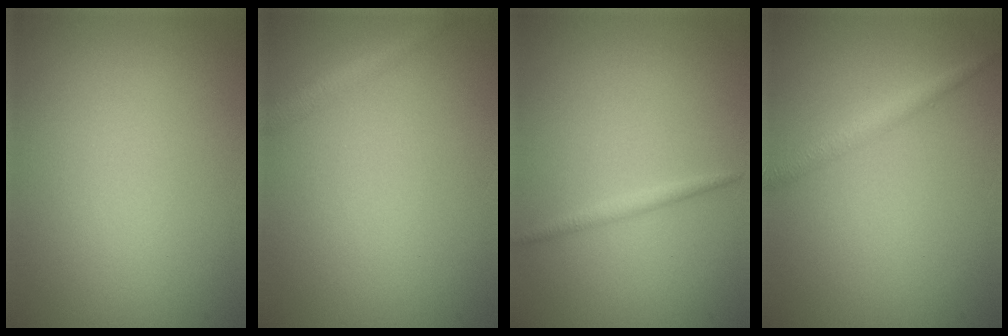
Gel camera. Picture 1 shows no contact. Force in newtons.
{"total": 1.8, "press": 1.8, "slide": 0.0}
{"total": 1.0, "press": 1.0, "slide": 0.0}
{"total": 2.0, "press": 2.0, "slide": 0.1}